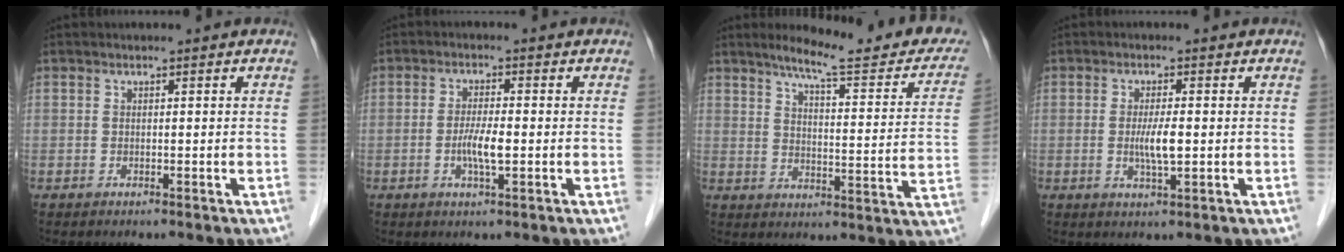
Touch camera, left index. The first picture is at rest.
{"total": 3.9, "force": [-0.8, 0.5, 3.7], "torque": [-0.076, -0.003, -0.015]}
{"total": 18.0, "force": [15.2, 2.1, 9.5], "torque": [-0.116, -0.030, 0.185]}
{"total": 3.7, "force": [-0.2, 0.4, 3.7], "torque": [-0.074, -0.007, -0.002]}